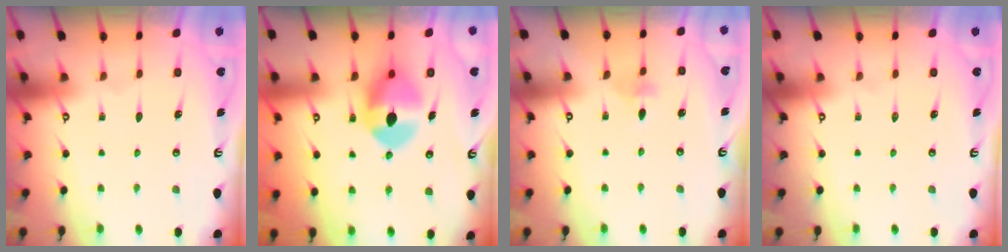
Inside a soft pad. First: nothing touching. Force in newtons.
{"total": 11.0, "press": 10.9, "slide": 1.3}
{"total": 2.3, "press": 2.3, "slide": 0.4}
{"total": 0.0}